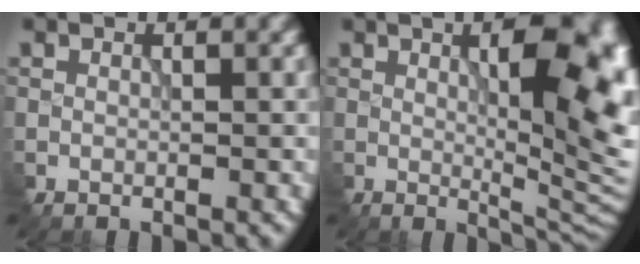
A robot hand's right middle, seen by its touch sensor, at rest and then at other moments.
{"total": 14.2, "force": [2.3, 5.7, 12.8], "torque": [-0.133, 0.005, 0.042]}